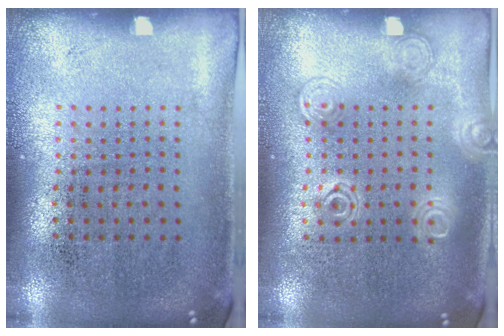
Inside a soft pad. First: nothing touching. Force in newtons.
{"total": 1.0, "press": 1.0, "slide": 0.1}